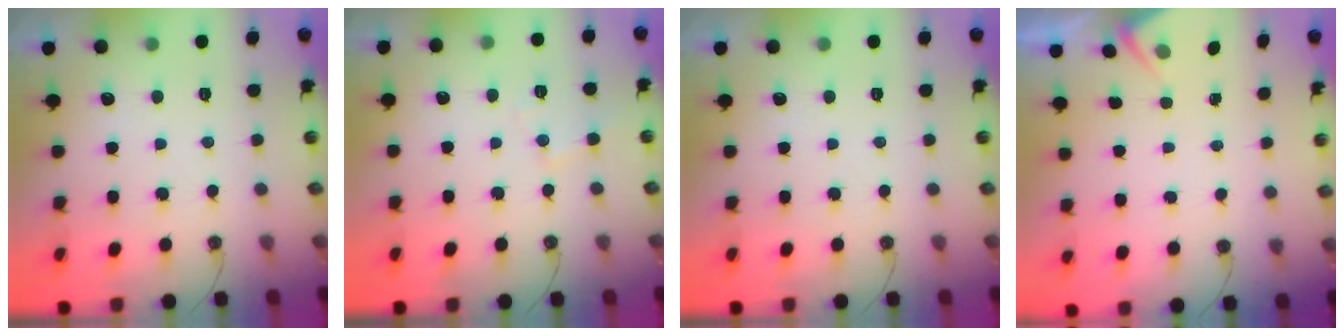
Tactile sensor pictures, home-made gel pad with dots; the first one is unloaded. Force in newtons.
{"total": 5.5, "press": 5.4, "slide": 0.7}
{"total": 0.0}
{"total": 2.4, "press": 2.4, "slide": 0.4}